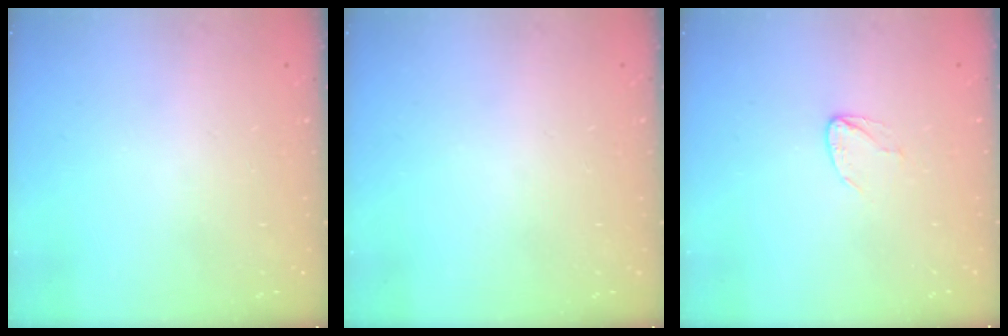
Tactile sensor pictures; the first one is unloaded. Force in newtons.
{"total": 0.0}
{"total": 3.3, "press": 3.3, "slide": 0.3}